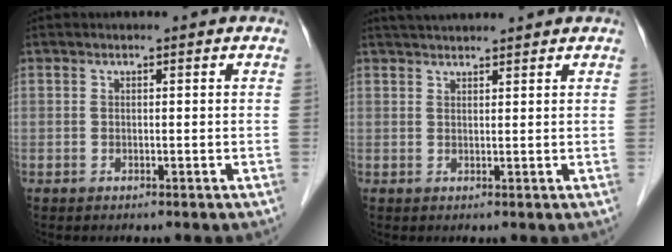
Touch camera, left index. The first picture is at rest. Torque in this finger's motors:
{"motor_torque": [-0.13, -0.39, 0.16, 0.04]}